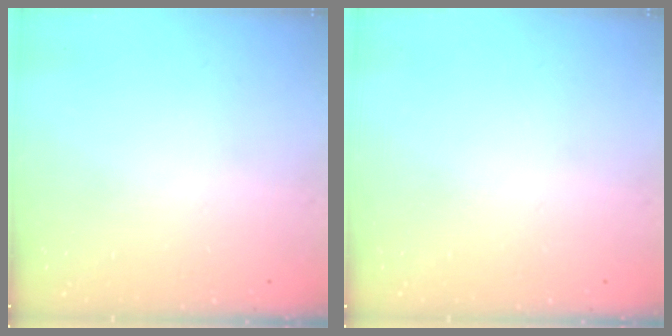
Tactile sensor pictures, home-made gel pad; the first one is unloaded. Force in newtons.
{"total": 0.0}